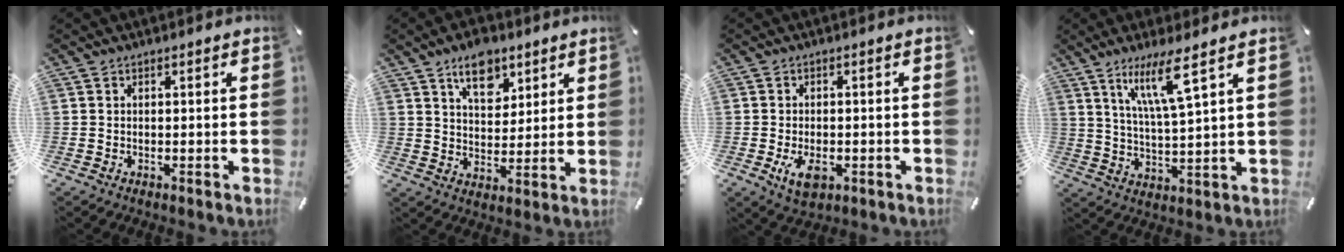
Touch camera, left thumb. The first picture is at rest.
{"total": 9.7, "force": [5.9, 5.9, 4.8], "torque": [-0.058, -0.025, 0.101]}
{"total": 5.0, "force": [-1.6, 3.2, 3.6], "torque": [-0.070, -0.006, -0.036]}
{"total": 10.7, "force": [6.2, 1.4, 8.6], "torque": [-0.159, -0.019, 0.101]}